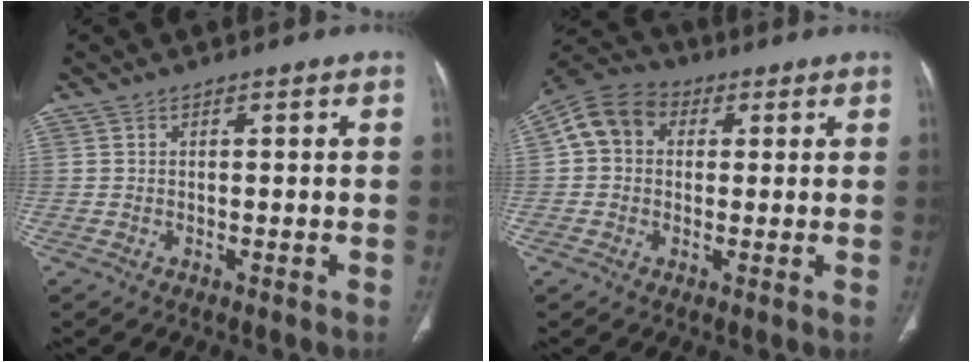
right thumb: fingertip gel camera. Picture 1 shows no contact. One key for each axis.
{"total": 8.8, "fx": 1.5, "fy": 7.3, "fz": 4.7, "tx": -0.077, "ty": 0.024, "tz": 0.013}